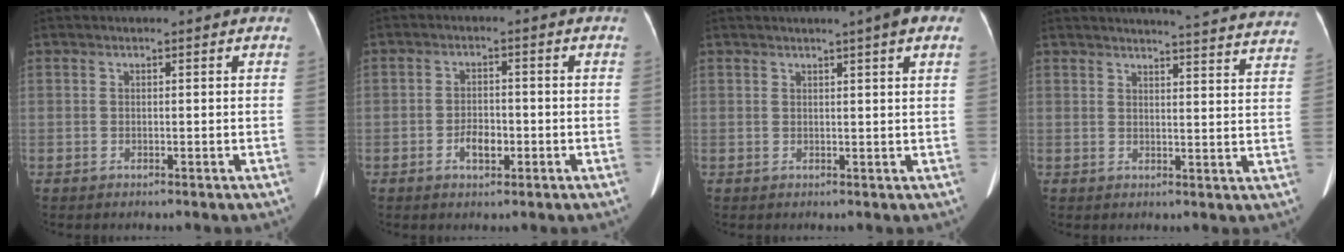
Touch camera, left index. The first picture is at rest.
{"total": 3.4, "force": [-1.4, 1.7, 2.5], "torque": [-0.046, 0.004, -0.022]}
{"total": 4.8, "force": [3.0, 0.0, 3.8], "torque": [-0.048, 0.012, 0.030]}
{"total": 21.5, "force": [20.8, 1.0, 5.5], "torque": [-0.060, -0.076, 0.222]}